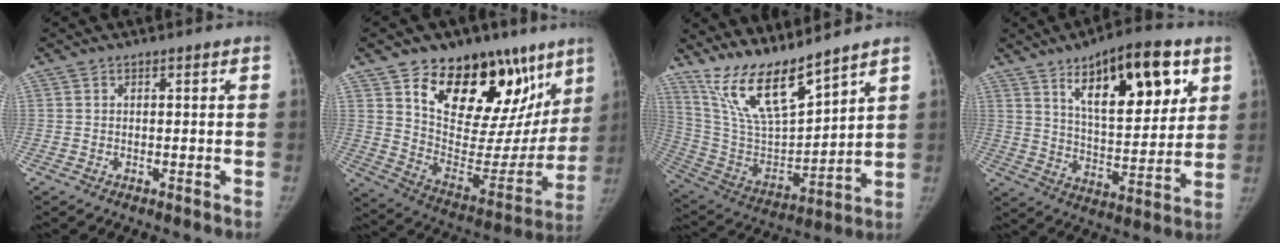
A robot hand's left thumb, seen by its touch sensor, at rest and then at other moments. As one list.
[{"total": 29.0, "force": [16.9, 15.9, 17.4], "torque": [-0.199, -0.056, 0.269]}, {"total": 16.0, "force": [13.0, 3.0, 8.9], "torque": [-0.151, -0.073, 0.264]}, {"total": 19.7, "force": [9.5, 7.7, 15.4], "torque": [-0.186, -0.041, 0.153]}]